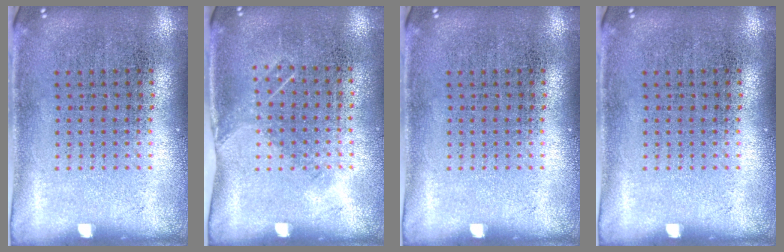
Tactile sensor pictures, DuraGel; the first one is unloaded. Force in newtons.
{"total": 1.1, "press": 0.8, "slide": 0.7}
{"total": 0.0}
{"total": 0.0}